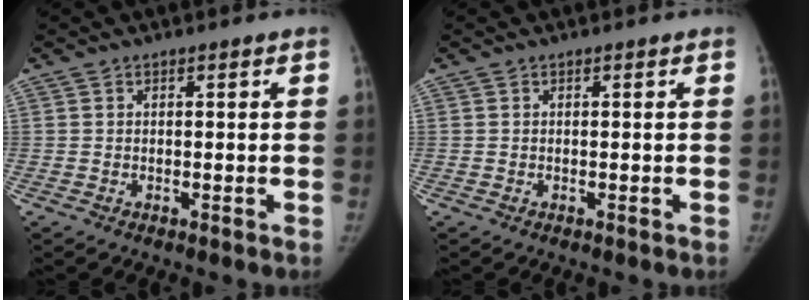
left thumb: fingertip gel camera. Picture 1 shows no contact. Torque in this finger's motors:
{"motor_torque": [0.01, -0.01, 0.13, -0.08, 0.00]}